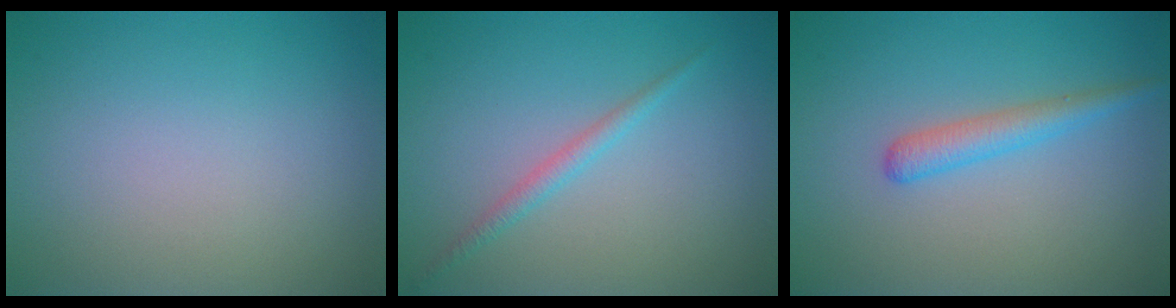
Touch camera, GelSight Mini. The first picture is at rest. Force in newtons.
{"total": 1.4, "press": 1.4, "slide": 0.1}
{"total": 2.2, "press": 2.2, "slide": 0.1}